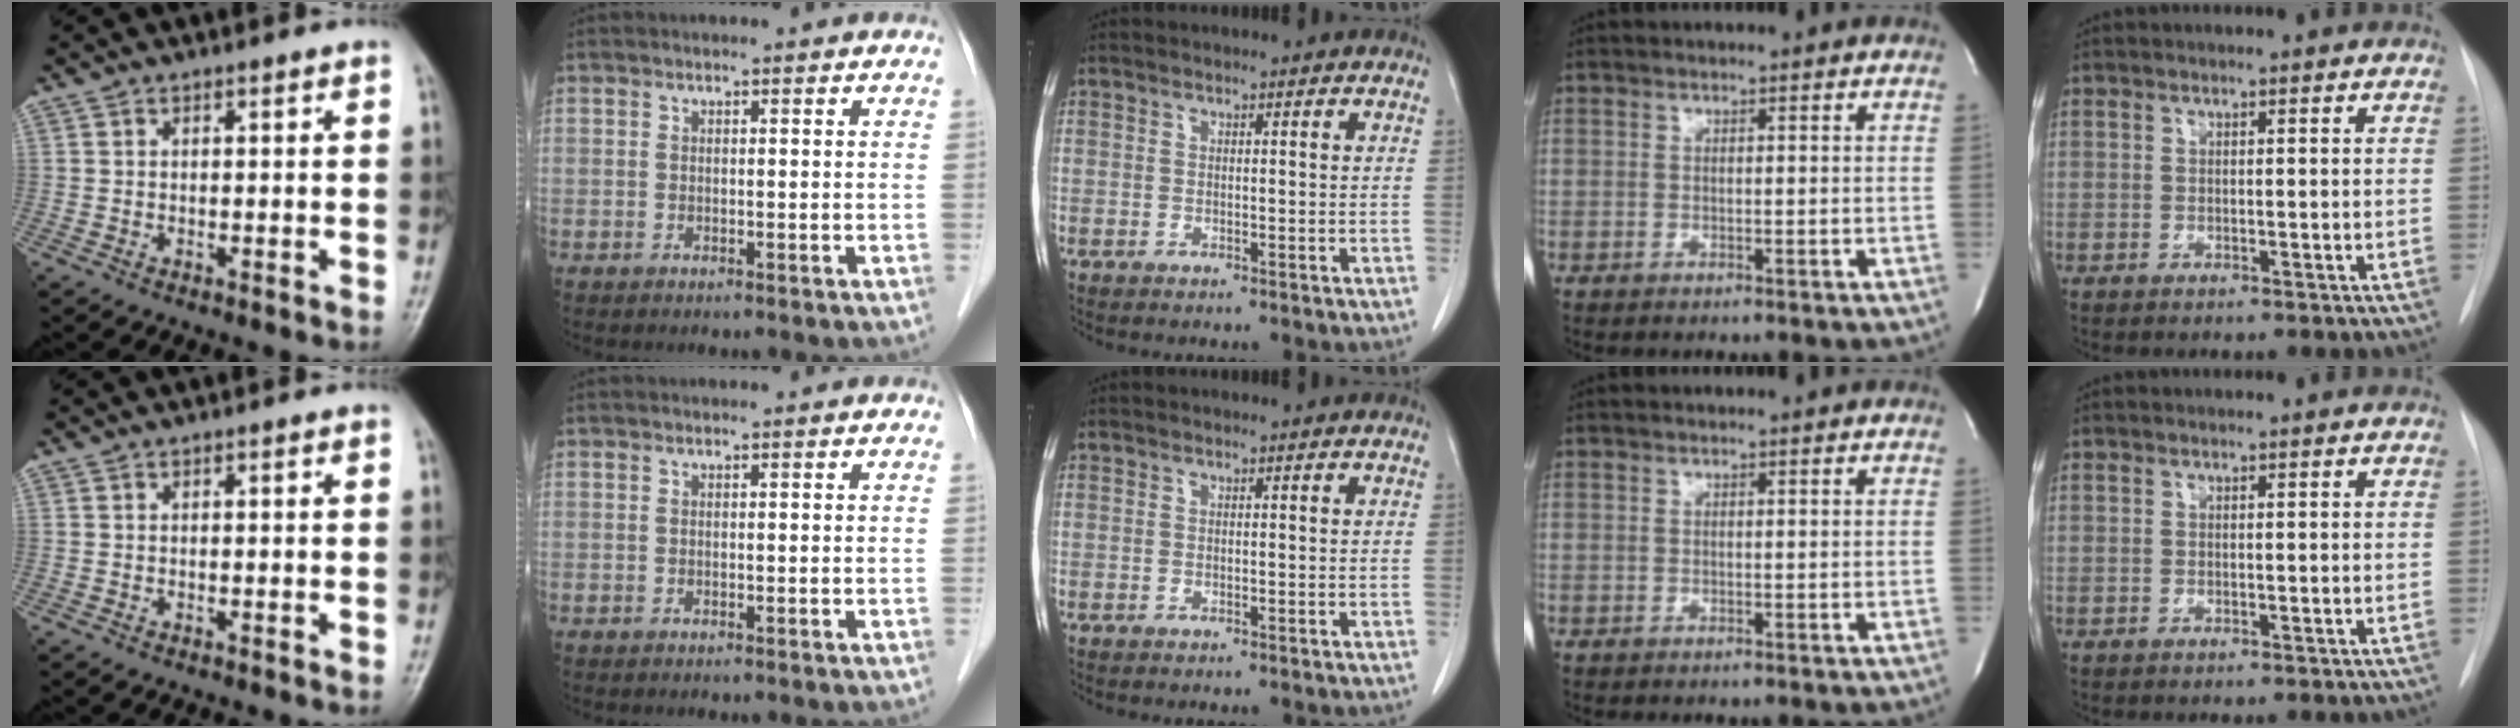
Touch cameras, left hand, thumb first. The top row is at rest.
{}